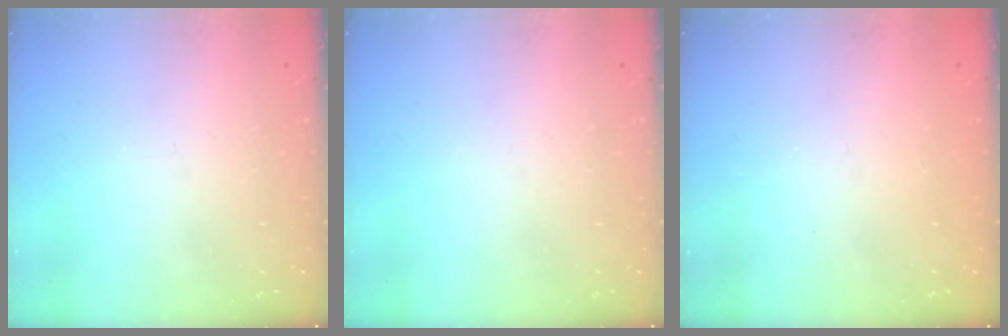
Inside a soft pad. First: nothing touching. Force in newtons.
{"total": 0.0}
{"total": 0.9, "press": 0.9, "slide": 0.1}